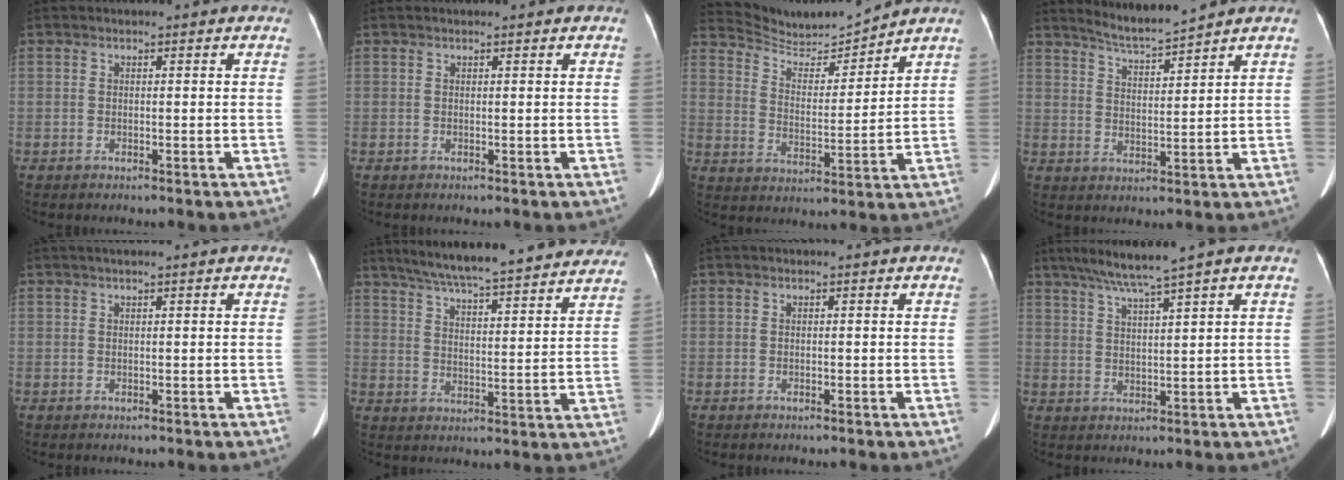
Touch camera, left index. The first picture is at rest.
{"total": 0.7, "force": [0.6, 0.1, 0.3], "torque": [-0.006, 0.008, 0.010]}
{"total": 8.9, "force": [8.9, 0.0, 0.2], "torque": [-0.017, -0.007, 0.163]}
{"total": 5.2, "force": [4.9, -1.2, 0.9], "torque": [-0.026, -0.010, 0.096]}
{"total": 1.1, "force": [0.7, -0.1, 0.8], "torque": [-0.016, 0.010, 0.015]}
{"total": 25.3, "force": [22.1, 2.7, 12.0], "torque": [-0.186, 0.005, 0.293]}
{"total": 0.0}
{"total": 6.3, "force": [4.6, -1.2, 4.1], "torque": [-0.080, 0.005, 0.087]}